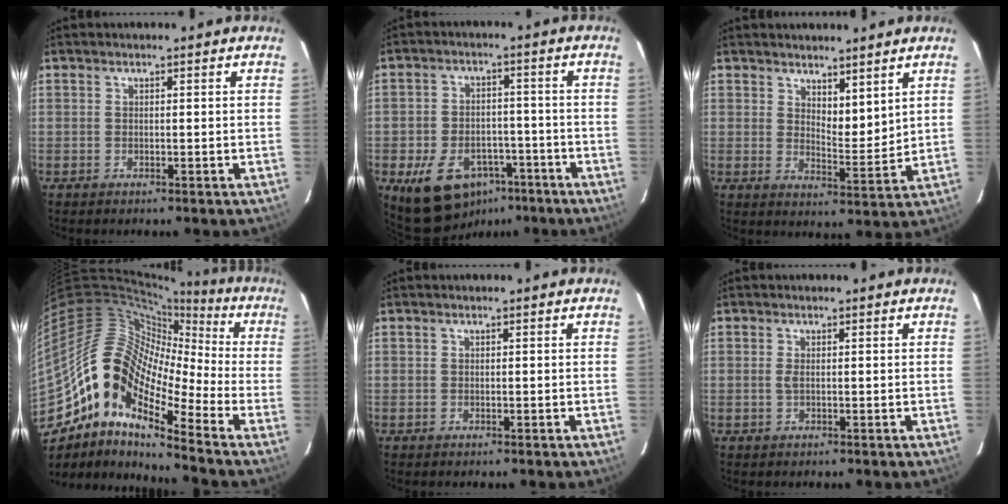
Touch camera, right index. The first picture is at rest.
{"total": 12.0, "force": [-6.6, 7.7, 6.6], "torque": [-0.110, 0.012, -0.091]}
{"total": 5.1, "force": [3.7, 1.8, 3.0], "torque": [-0.051, -0.019, 0.070]}
{"total": 19.6, "force": [-10.0, 6.9, 15.4], "torque": [-0.285, 0.045, -0.175]}
{"total": 0.0}
{"total": 0.8, "force": [0.0, 0.1, 0.8], "torque": [-0.022, -0.003, 0.001]}